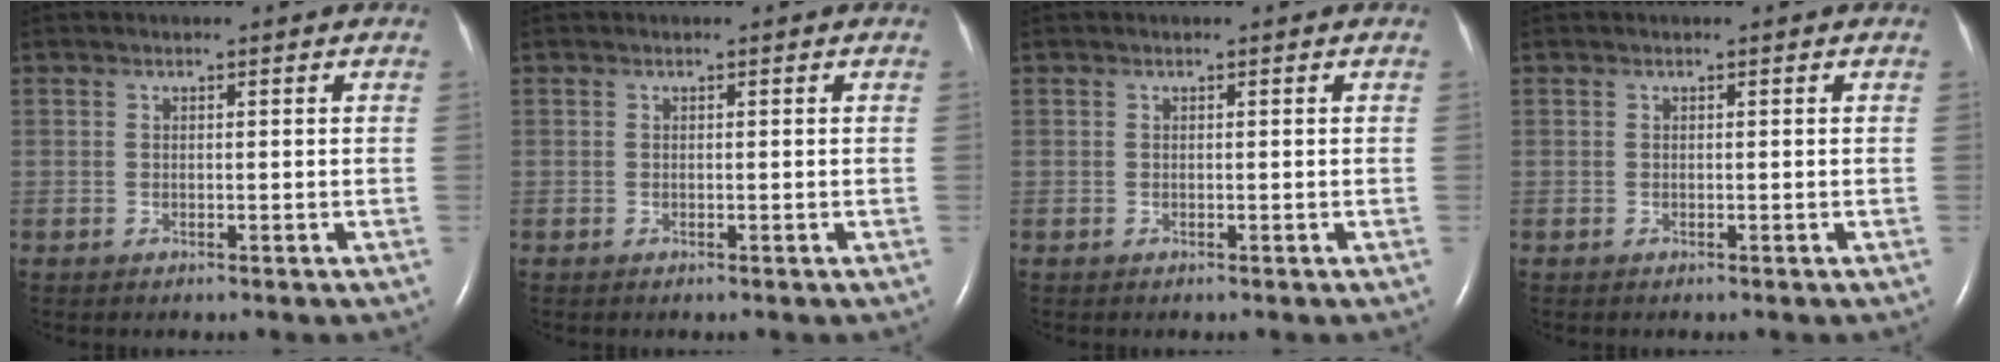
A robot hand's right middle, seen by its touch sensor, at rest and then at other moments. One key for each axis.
{"total": 0.0}
{"total": 0.0}
{"total": 0.0}